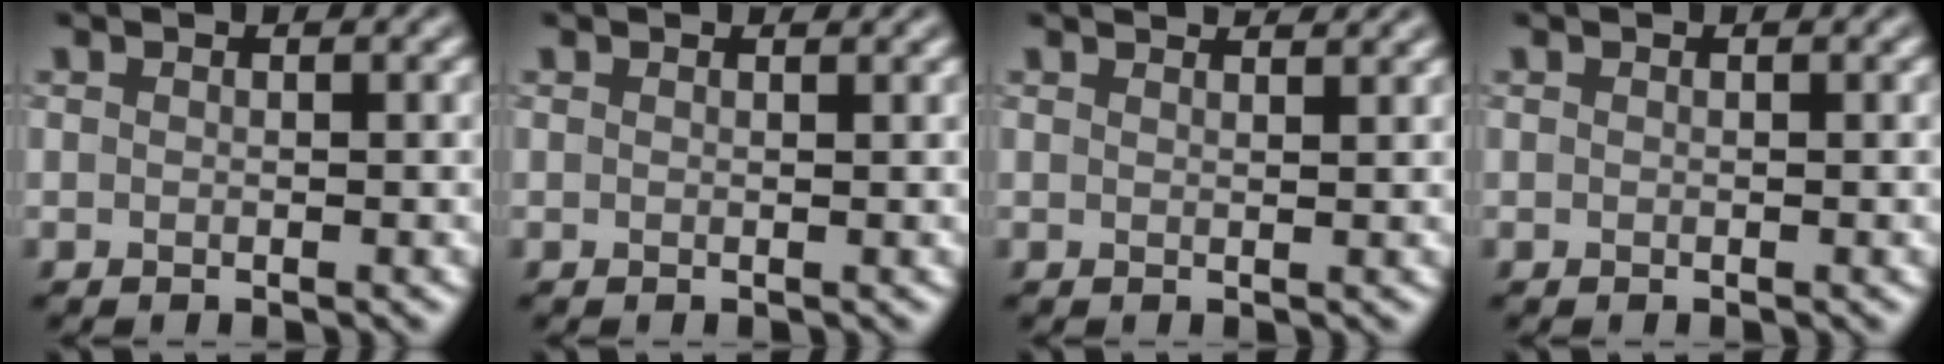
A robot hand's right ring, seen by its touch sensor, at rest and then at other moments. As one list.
[{"total": 0.5, "force": [0.5, 0.0, 0.1], "torque": [-0.001, -0.002, 0.008]}, {"total": 2.3, "force": [2.2, 0.4, 0.7], "torque": [-0.003, 0.005, 0.016]}, {"total": 0.0}]